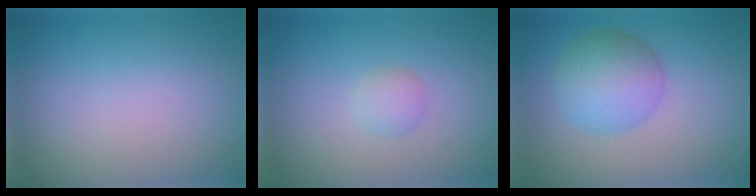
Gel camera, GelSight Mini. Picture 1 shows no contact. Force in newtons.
{"total": 1.3, "press": 1.3, "slide": 0.1}
{"total": 4.9, "press": 4.9, "slide": 0.1}